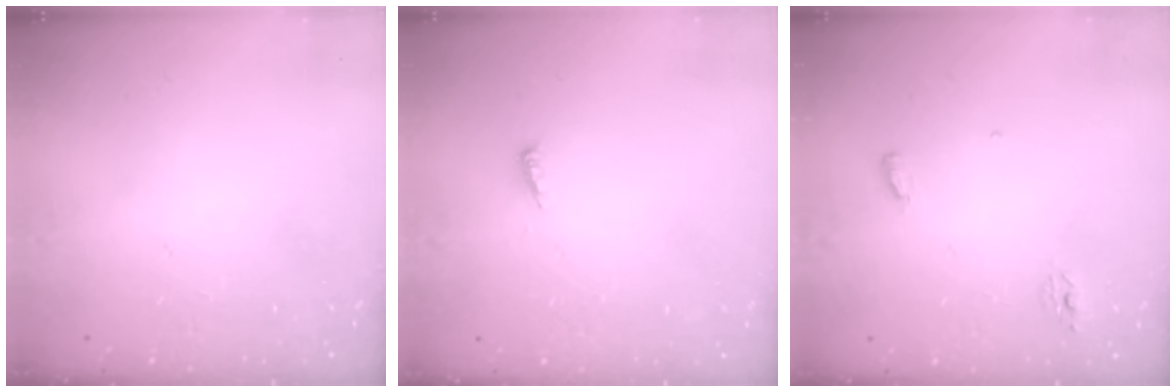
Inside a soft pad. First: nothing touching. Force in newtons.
{"total": 3.9, "press": 3.9, "slide": 0.4}
{"total": 5.2, "press": 4.4, "slide": 2.7}